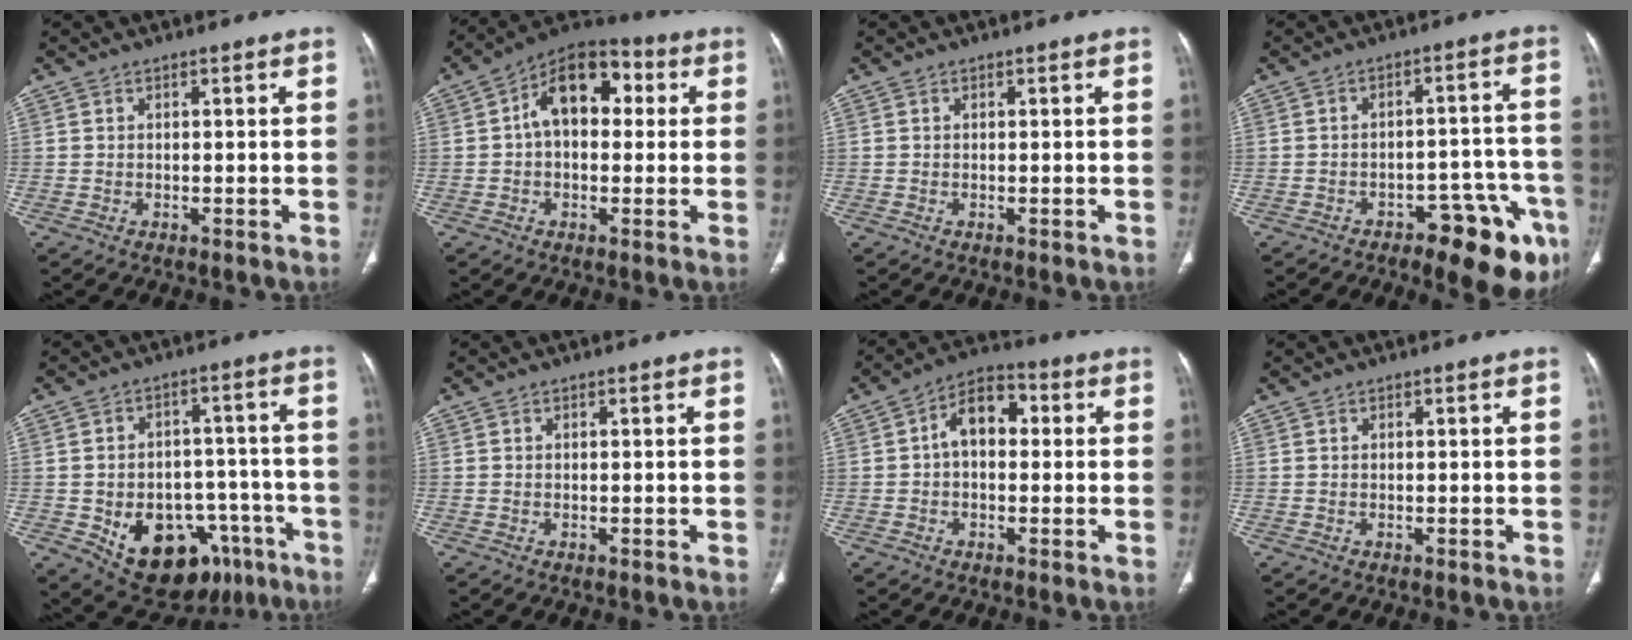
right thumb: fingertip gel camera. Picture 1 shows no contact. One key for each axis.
{"total": 12.9, "fx": 2.1, "fy": 8.3, "fz": 9.6, "tx": -0.116, "ty": 0.036, "tz": 0.020}
{"total": 0.0}
{"total": 14.4, "fx": -8.2, "fy": 5.6, "fz": 10.4, "tx": -0.071, "ty": 0.054, "tz": -0.102}
{"total": 19.4, "fx": -8.7, "fy": 12.8, "fz": 11.7, "tx": -0.137, "ty": 0.048, "tz": -0.108}
{"total": 0.0}
{"total": 8.3, "fx": 0.7, "fy": 5.5, "fz": 6.2, "tx": -0.076, "ty": 0.030, "tz": 0.000}
{"total": 0.0}